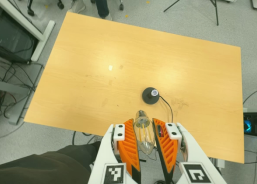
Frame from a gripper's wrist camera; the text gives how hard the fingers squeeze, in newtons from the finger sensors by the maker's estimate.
{"total": 15.5, "left": 17.2, "right": 13.8}